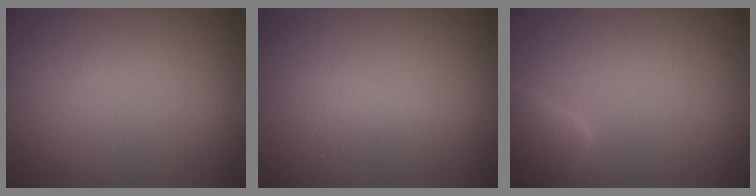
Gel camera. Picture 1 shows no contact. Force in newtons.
{"total": 1.6, "press": 1.6, "slide": 0.0}
{"total": 2.3, "press": 2.3, "slide": 0.2}